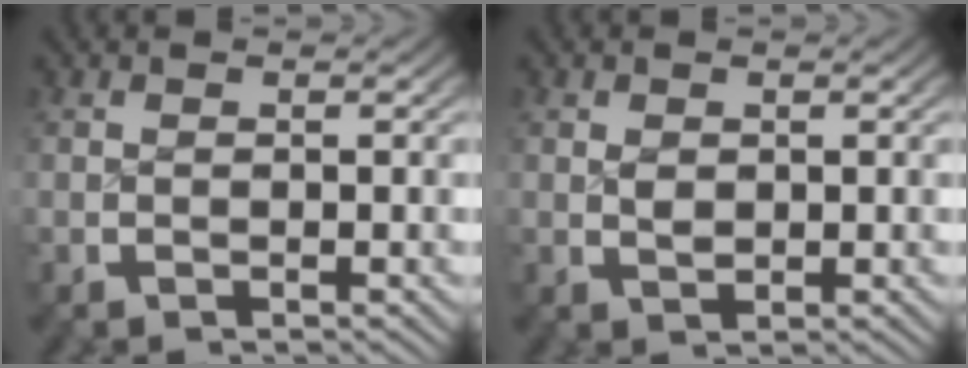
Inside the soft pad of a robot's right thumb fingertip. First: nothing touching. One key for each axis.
{"total": 1.3, "fx": 0.3, "fy": 1.0, "fz": 0.9, "tx": -0.023, "ty": -0.013, "tz": 0.015}